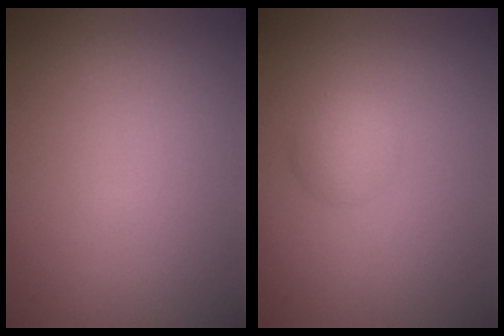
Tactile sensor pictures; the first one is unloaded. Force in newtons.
{"total": 2.0, "press": 2.0, "slide": 0.1}